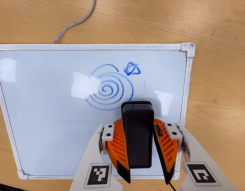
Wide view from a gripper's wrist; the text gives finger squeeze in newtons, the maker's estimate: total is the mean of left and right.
{"total": 11.4, "left": 9.5, "right": 13.3}